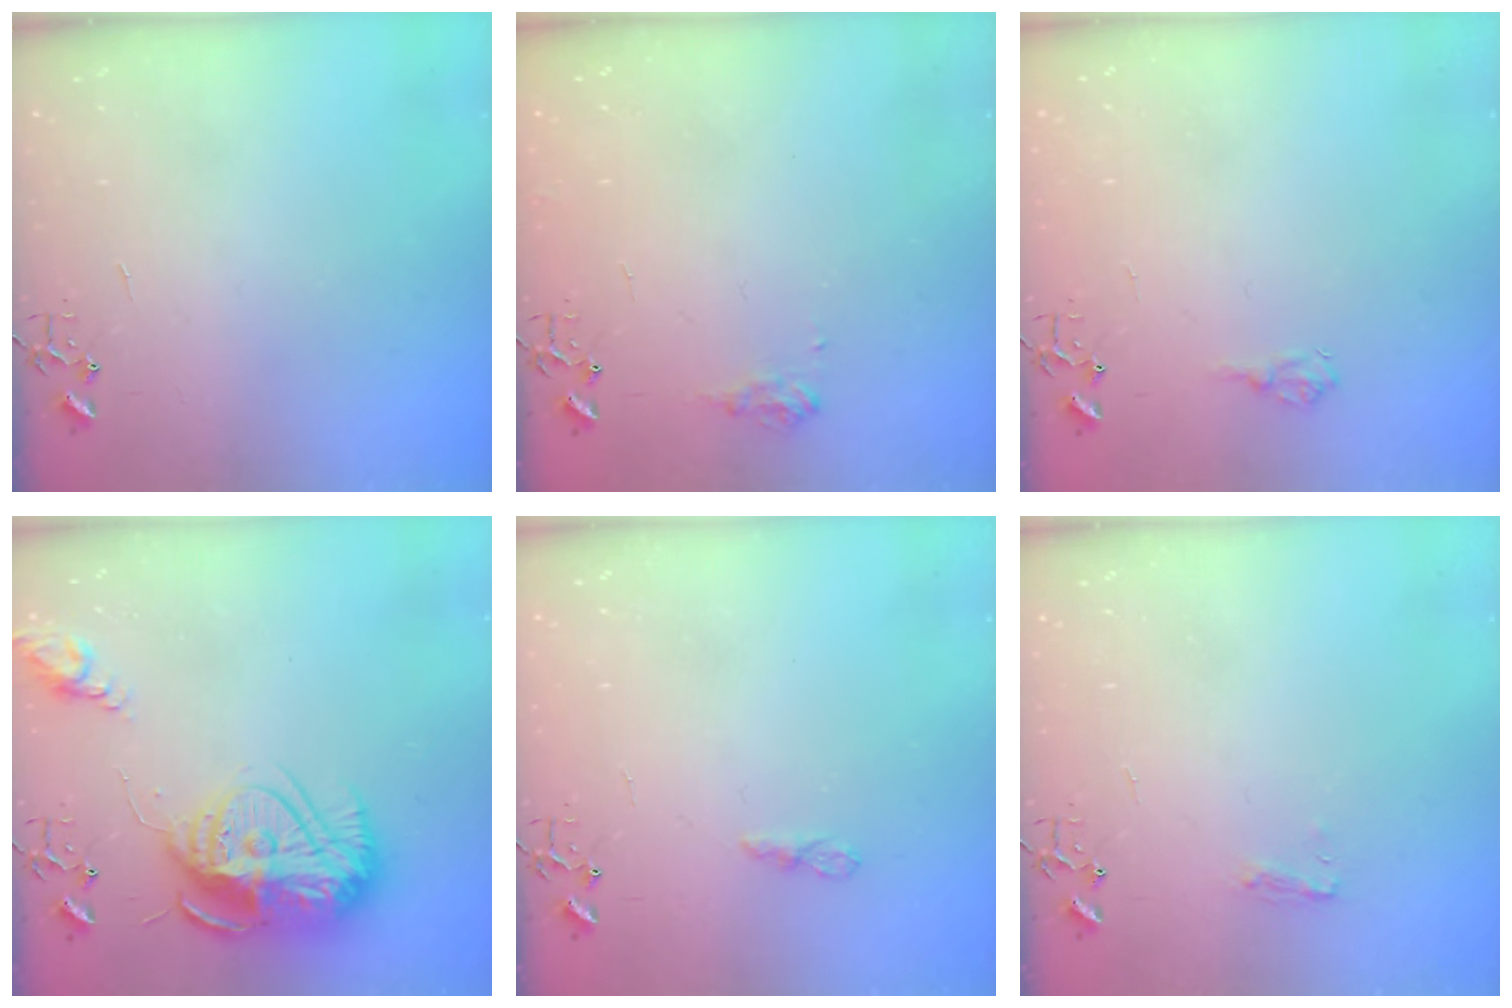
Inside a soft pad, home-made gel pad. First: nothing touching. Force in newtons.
{"total": 6.9, "press": 6.8, "slide": 1.0}
{"total": 6.8, "press": 6.8, "slide": 0.9}
{"total": 18.7, "press": 18.6, "slide": 1.7}
{"total": 4.8, "press": 4.7, "slide": 0.6}
{"total": 5.7, "press": 5.7, "slide": 0.7}